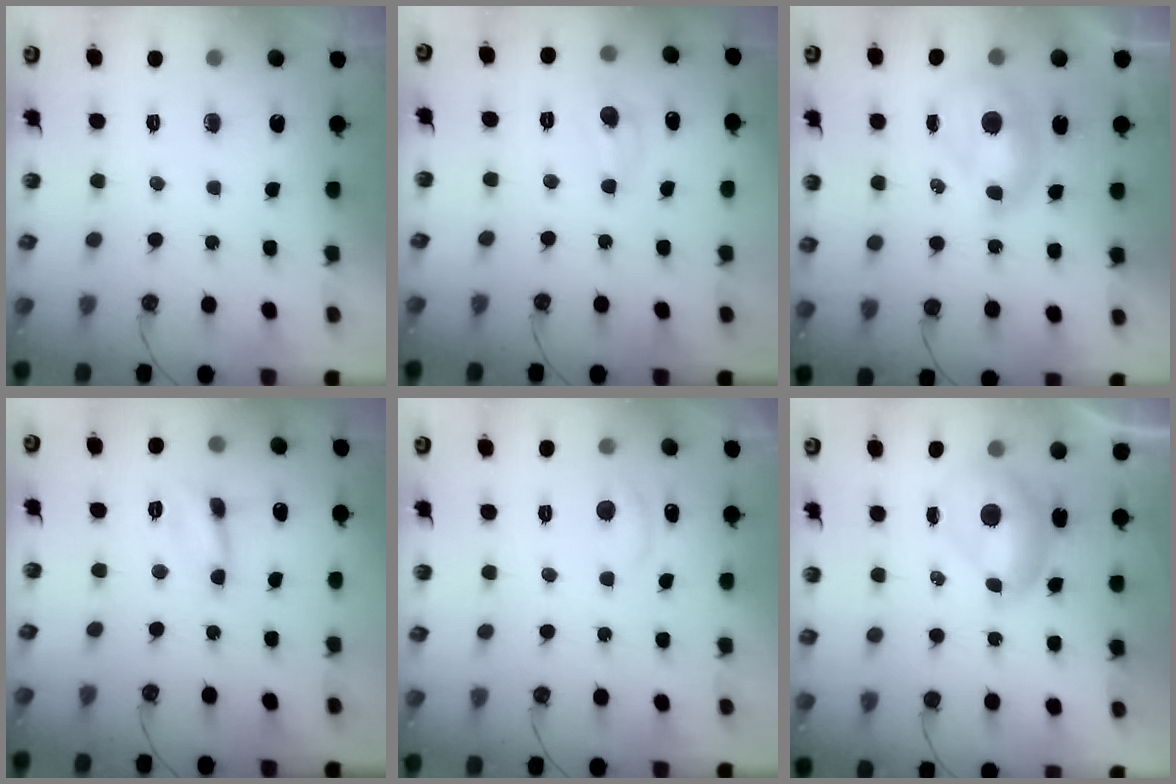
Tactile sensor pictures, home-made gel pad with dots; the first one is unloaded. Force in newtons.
{"total": 0.0}
{"total": 1.5, "press": 1.4, "slide": 0.6}
{"total": 0.5, "press": 0.5, "slide": 0.1}
{"total": 2.1, "press": 2.0, "slide": 0.8}
{"total": 1.2, "press": 0.7, "slide": 0.9}